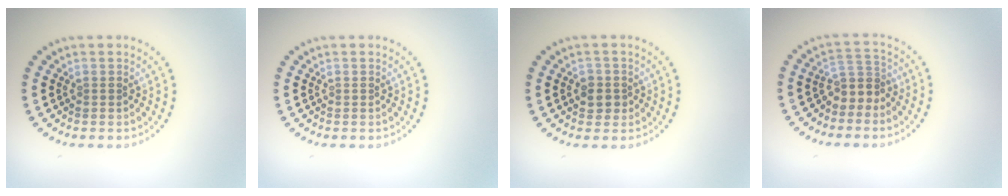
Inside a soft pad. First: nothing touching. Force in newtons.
{"total": 0.0}
{"total": 1.8, "press": 1.7, "slide": 0.5}
{"total": 2.5, "press": 1.8, "slide": 1.8}